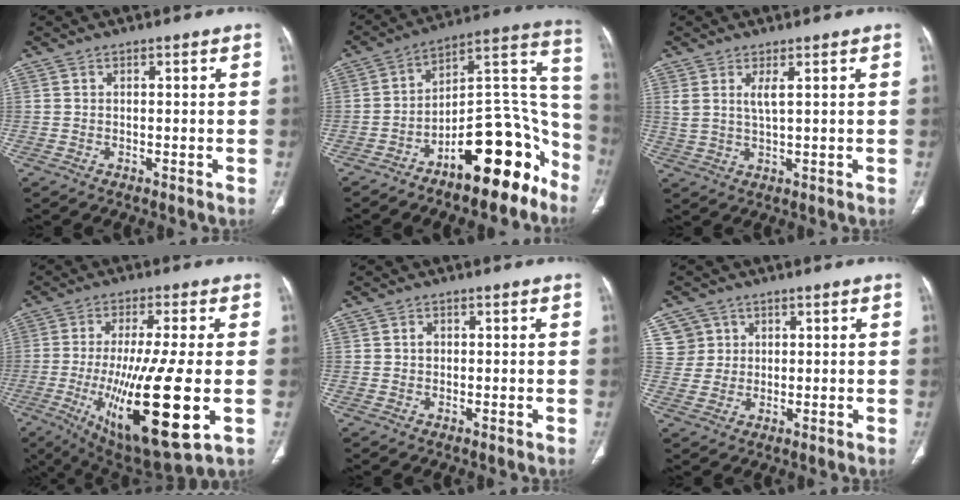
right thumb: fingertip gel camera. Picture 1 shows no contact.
{"total": 19.7, "force": [-11.7, 8.0, 13.8], "torque": [-0.136, 0.127, -0.182]}
{"total": 3.2, "force": [1.4, 0.6, 2.8], "torque": [-0.063, -0.012, 0.034]}
{"total": 21.8, "force": [-4.6, 4.7, 20.8], "torque": [-0.383, -0.029, -0.060]}
{"total": 1.3, "force": [0.1, 1.1, 0.6], "torque": [-0.003, 0.003, 0.001]}
{"total": 4.8, "force": [1.9, 4.4, 0.0], "torque": [0.030, -0.006, 0.035]}